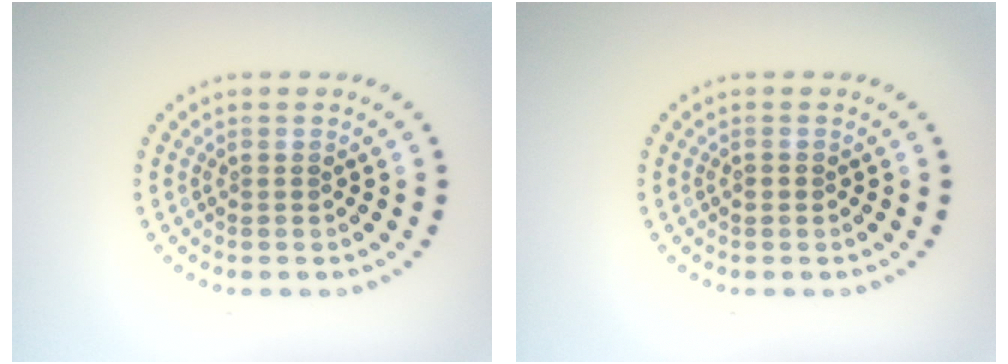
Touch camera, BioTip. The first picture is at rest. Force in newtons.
{"total": 0.7, "press": 0.7, "slide": 0.1}